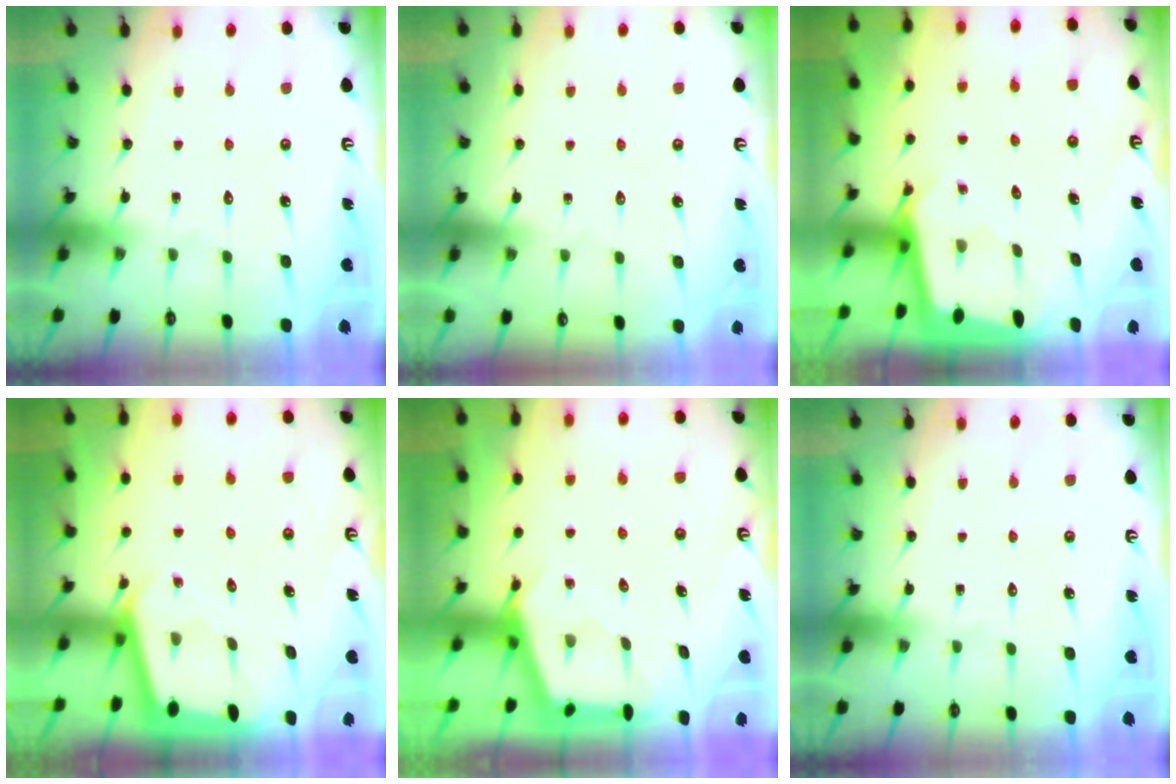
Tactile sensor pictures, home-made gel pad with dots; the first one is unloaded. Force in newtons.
{"total": 1.6, "press": 1.5, "slide": 0.3}
{"total": 2.2, "press": 2.2, "slide": 0.1}
{"total": 2.2, "press": 2.2, "slide": 0.1}
{"total": 3.0, "press": 3.0, "slide": 0.4}
{"total": 0.0}